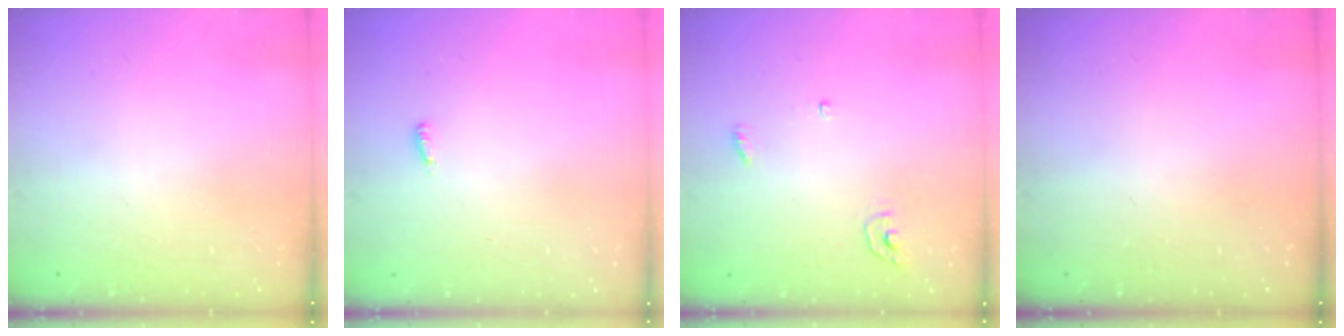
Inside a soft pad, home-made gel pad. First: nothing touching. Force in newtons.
{"total": 2.9, "press": 2.8, "slide": 0.9}
{"total": 3.8, "press": 3.8, "slide": 0.5}
{"total": 0.0}